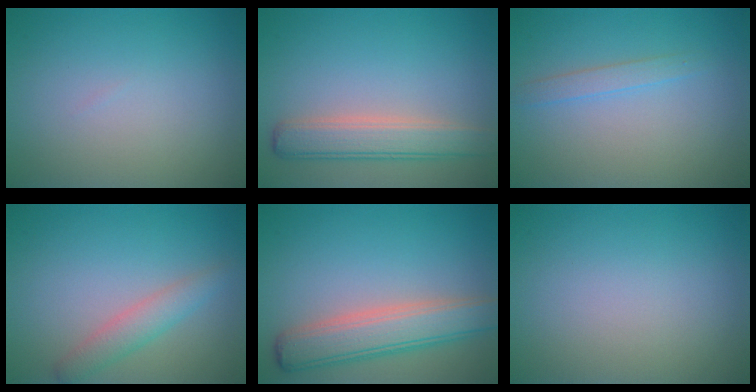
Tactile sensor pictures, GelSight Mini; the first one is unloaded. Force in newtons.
{"total": 4.0, "press": 4.0, "slide": 0.2}
{"total": 1.3, "press": 1.3, "slide": 0.1}
{"total": 2.4, "press": 2.4, "slide": 0.2}
{"total": 5.3, "press": 5.3, "slide": 0.4}
{"total": 0.0}